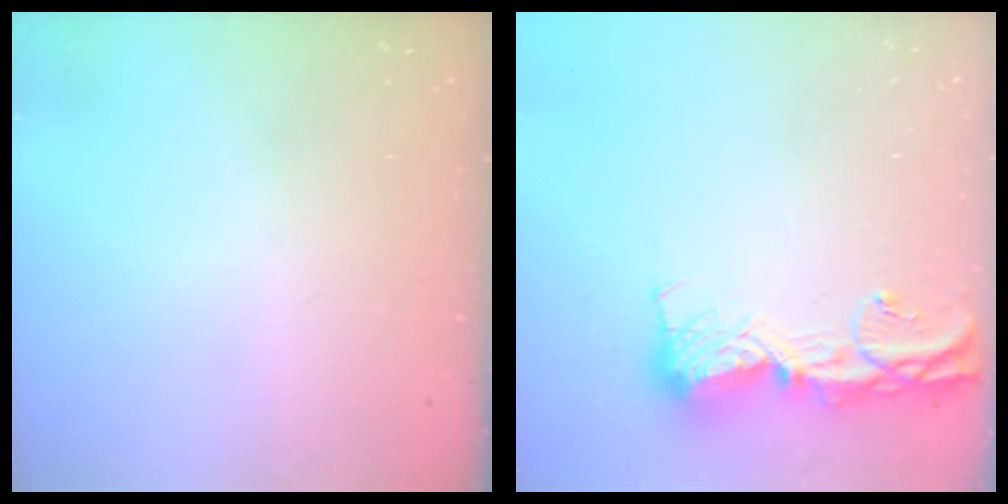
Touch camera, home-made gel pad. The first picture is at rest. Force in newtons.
{"total": 14.4, "press": 14.3, "slide": 1.5}